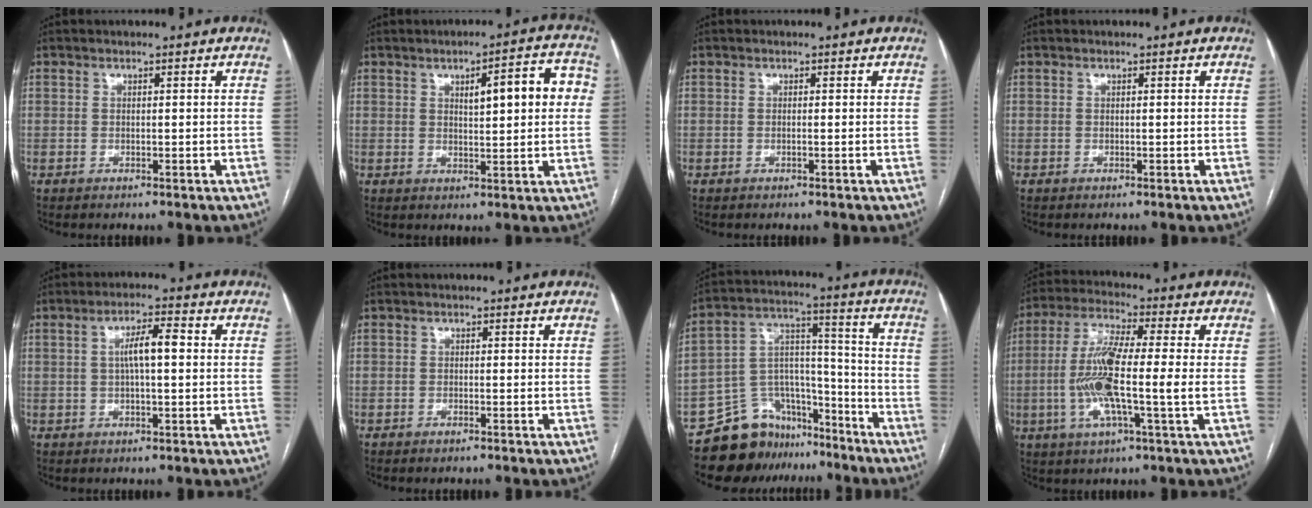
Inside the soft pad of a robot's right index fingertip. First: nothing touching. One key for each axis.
{"total": 8.8, "fx": 2.0, "fy": 2.0, "fz": 8.3, "tx": -0.110, "ty": 0.022, "tz": 0.026}
{"total": 0.0}
{"total": 0.0}
{"total": 5.2, "fx": 0.5, "fy": 1.0, "fz": 5.1, "tx": -0.092, "ty": 0.015, "tz": 0.008}
{"total": 0.7, "fx": -0.6, "fy": 0.1, "fz": 0.4, "tx": -0.011, "ty": -0.001, "tz": -0.008}
{"total": 13.1, "fx": -10.9, "fy": 6.9, "fz": 2.3, "tx": -0.033, "ty": 0.074, "tz": -0.184}
{"total": 12.0, "fx": -1.5, "fy": 0.6, "fz": 11.9, "tx": -0.244, "ty": 0.001, "tz": -0.037}